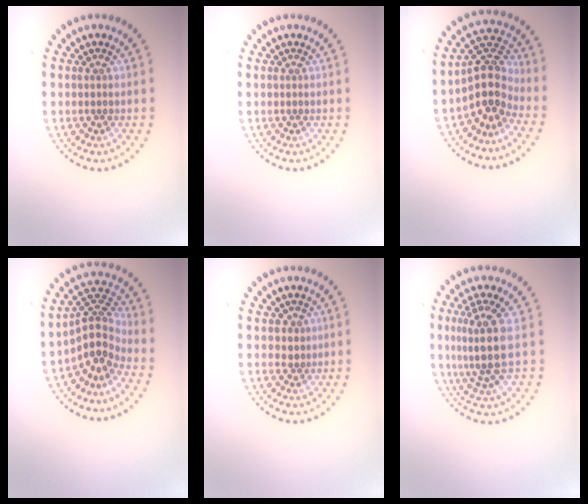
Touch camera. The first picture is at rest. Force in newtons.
{"total": 0.0}
{"total": 4.0, "press": 3.5, "slide": 2.0}
{"total": 3.9, "press": 2.7, "slide": 2.9}
{"total": 1.0, "press": 0.7, "slide": 0.7}
{"total": 4.1, "press": 3.1, "slide": 2.6}